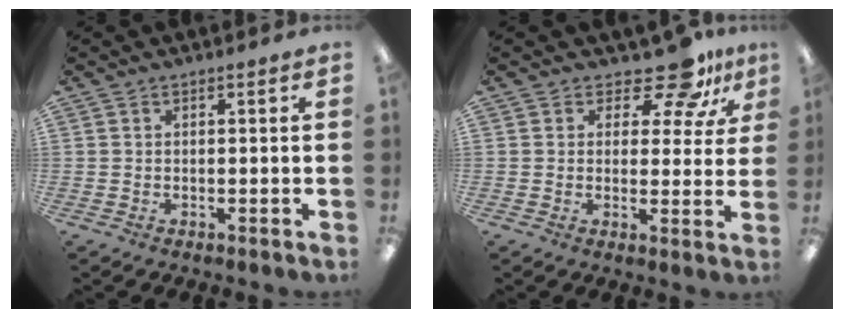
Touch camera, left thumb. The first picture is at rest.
{"total": 10.9, "force": [7.9, 4.8, 5.7], "torque": [-0.079, -0.048, 0.141]}